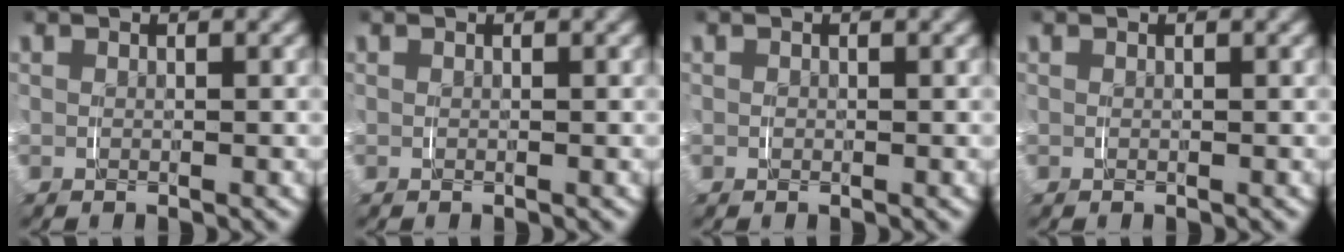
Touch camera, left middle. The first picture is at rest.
{"total": 0.0}
{"total": 0.0}
{"total": 0.0}